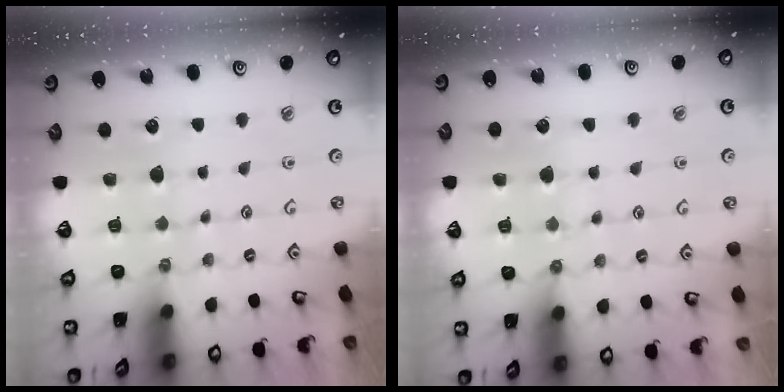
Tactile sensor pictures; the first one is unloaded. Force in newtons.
{"total": 5.0, "press": 5.0, "slide": 0.5}